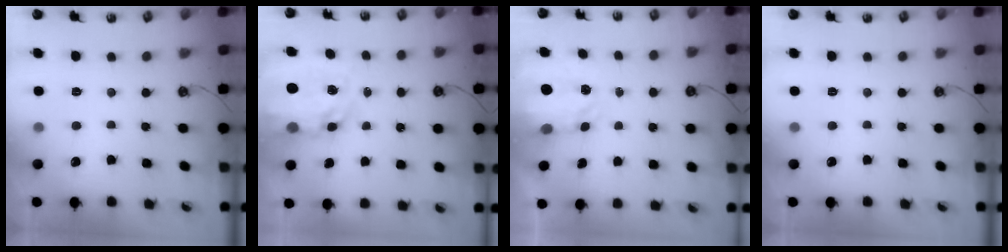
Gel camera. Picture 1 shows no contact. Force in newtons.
{"total": 14.1, "press": 14.1, "slide": 1.2}
{"total": 3.7, "press": 3.6, "slide": 0.5}
{"total": 0.0}